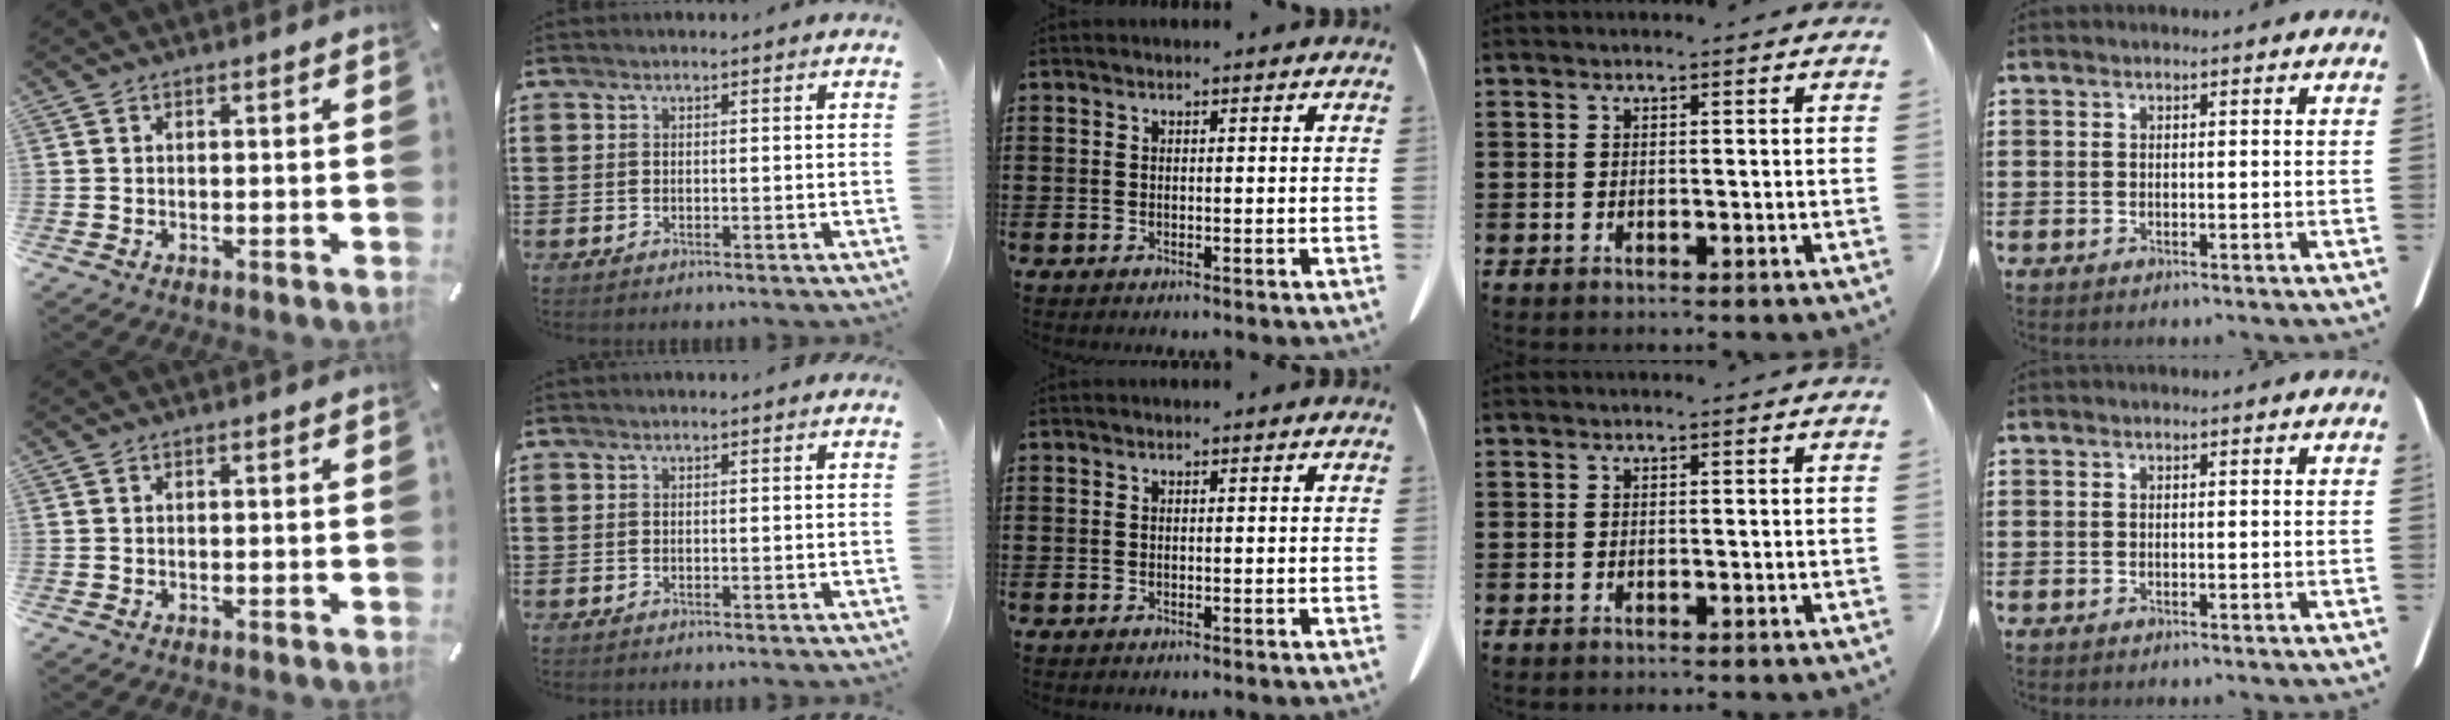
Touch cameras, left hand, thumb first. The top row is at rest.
{}